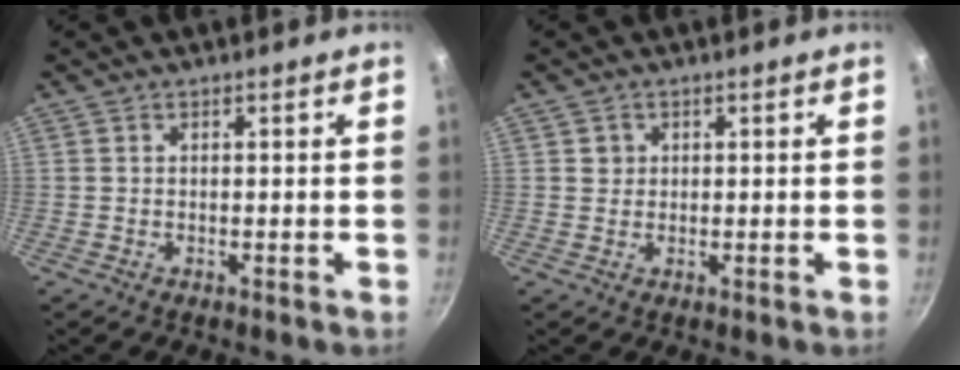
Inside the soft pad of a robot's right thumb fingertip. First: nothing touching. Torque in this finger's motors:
{"motor_torque": [-0.24, 0.45, 0.43, -0.35, -0.02]}